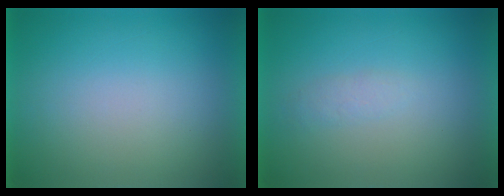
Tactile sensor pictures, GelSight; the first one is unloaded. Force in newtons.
{"total": 1.4}